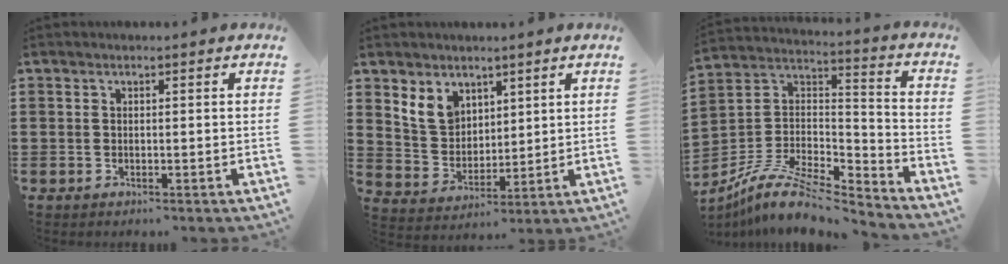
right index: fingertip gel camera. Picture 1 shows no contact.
{"total": 6.6, "force": [3.8, 4.9, 2.2], "torque": [-0.070, 0.009, 0.074]}
{"total": 10.7, "force": [-8.6, 3.3, 5.4], "torque": [-0.107, 0.023, -0.170]}